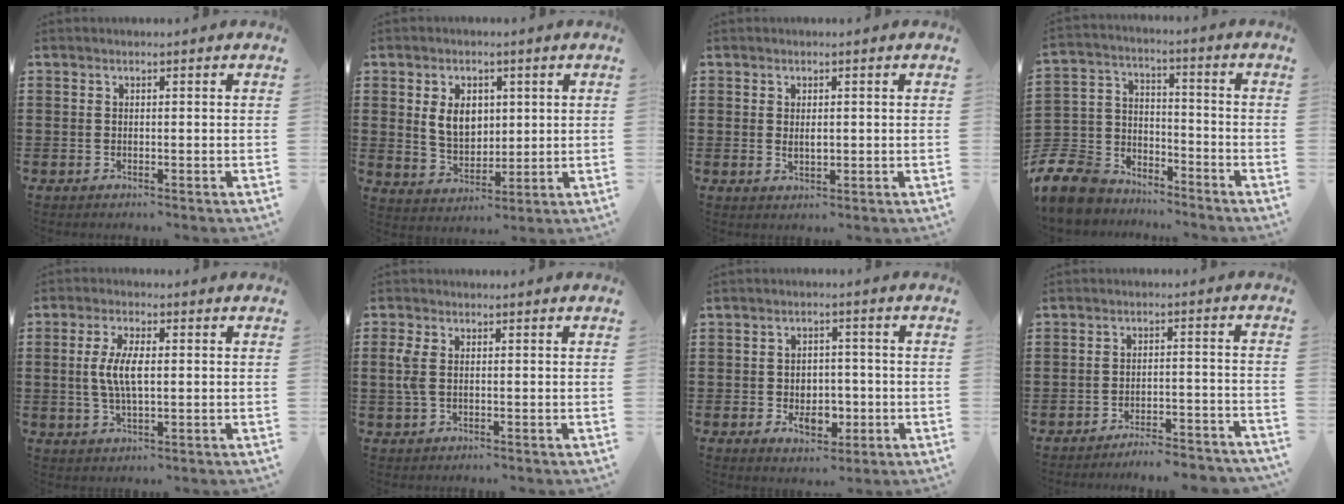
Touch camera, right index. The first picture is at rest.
{"total": 6.2, "force": [1.3, 4.4, 4.2], "torque": [-0.086, 0.012, 0.021]}
{"total": 1.7, "force": [0.2, 0.8, 1.5], "torque": [-0.031, 0.004, 0.003]}
{"total": 9.1, "force": [-8.0, 4.0, 1.7], "torque": [-0.080, 0.008, -0.165]}
{"total": 6.0, "force": [0.3, 2.3, 5.6], "torque": [-0.121, 0.002, -0.003]}
{"total": 3.2, "force": [0.1, 1.8, 2.7], "torque": [-0.077, -0.001, -0.005]}
{"total": 5.1, "force": [-1.5, 3.6, 3.2], "torque": [-0.045, 0.004, -0.028]}
{"total": 4.2, "force": [-4.1, -0.2, 0.8], "torque": [-0.016, -0.003, -0.085]}